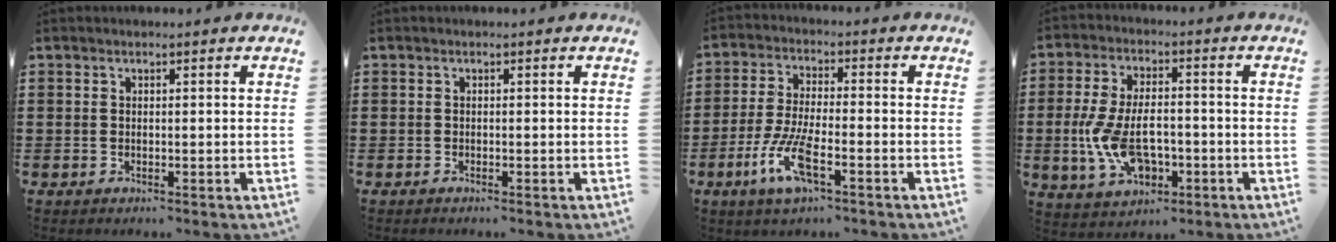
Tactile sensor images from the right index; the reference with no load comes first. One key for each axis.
{"total": 0.0}
{"total": 7.8, "fx": -3.7, "fy": 1.9, "fz": 6.5, "tx": -0.158, "ty": -0.016, "tz": -0.074}
{"total": 9.7, "fx": -2.0, "fy": 5.3, "fz": 7.9, "tx": -0.177, "ty": 0.005, "tz": -0.039}